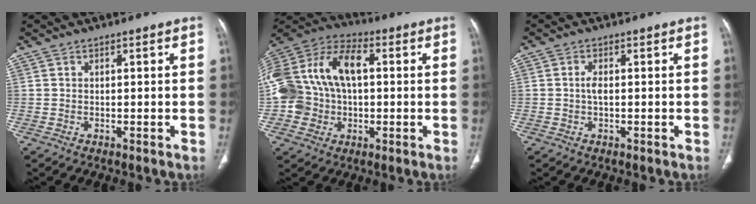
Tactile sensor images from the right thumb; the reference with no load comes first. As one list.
[{"total": 21.5, "force": [1.7, 15.2, 15.1], "torque": [-0.317, 0.044, 0.034]}, {"total": 1.6, "force": [0.0, 0.7, 1.4], "torque": [-0.030, 0.001, -0.001]}]